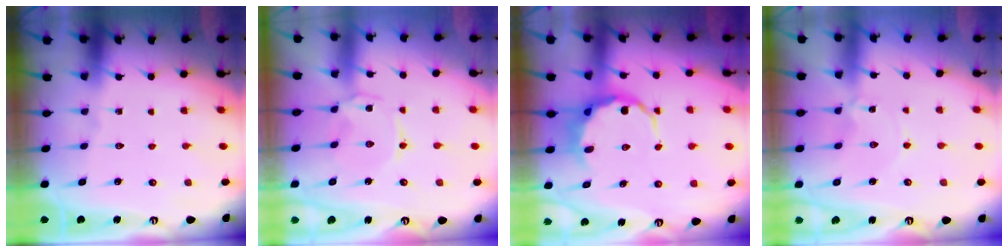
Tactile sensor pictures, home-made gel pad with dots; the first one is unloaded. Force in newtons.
{"total": 0.6, "press": 0.4, "slide": 0.4}
{"total": 5.8, "press": 5.5, "slide": 1.9}
{"total": 0.5, "press": 0.5, "slide": 0.2}